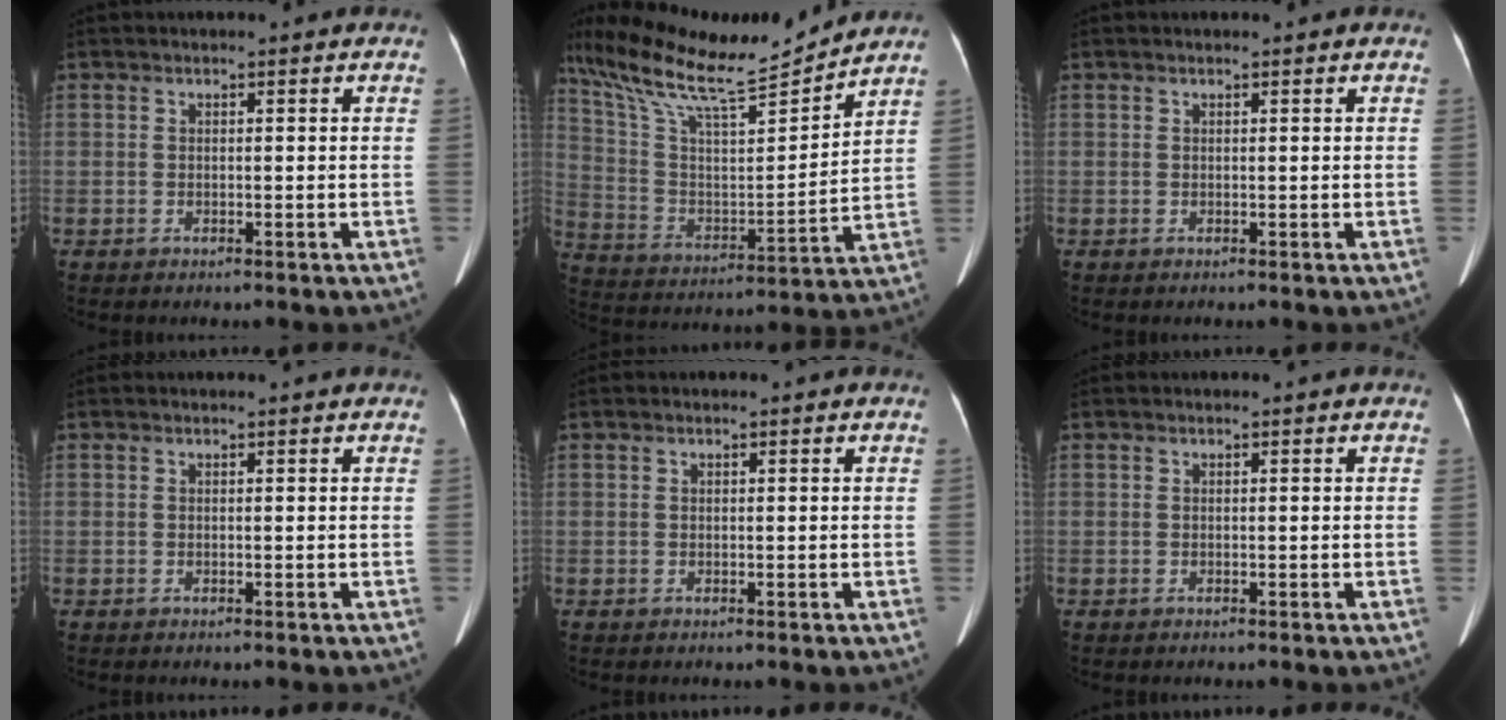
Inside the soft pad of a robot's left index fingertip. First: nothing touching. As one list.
[{"total": 19.5, "force": [17.1, 1.6, 9.1], "torque": [-0.183, 0.004, 0.300]}, {"total": 0.0}, {"total": 0.7, "force": [0.7, 0.0, 0.2], "torque": [-0.006, 0.004, 0.008]}, {"total": 0.0}, {"total": 0.0}]